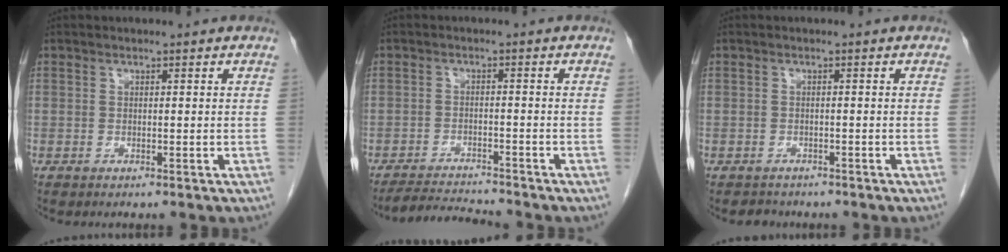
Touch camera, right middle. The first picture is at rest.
{"total": 4.8, "force": [-4.7, -0.6, 0.1], "torque": [-0.002, -0.013, -0.082]}
{"total": 1.9, "force": [-1.7, 1.0, -0.2], "torque": [-0.004, 0.000, -0.026]}